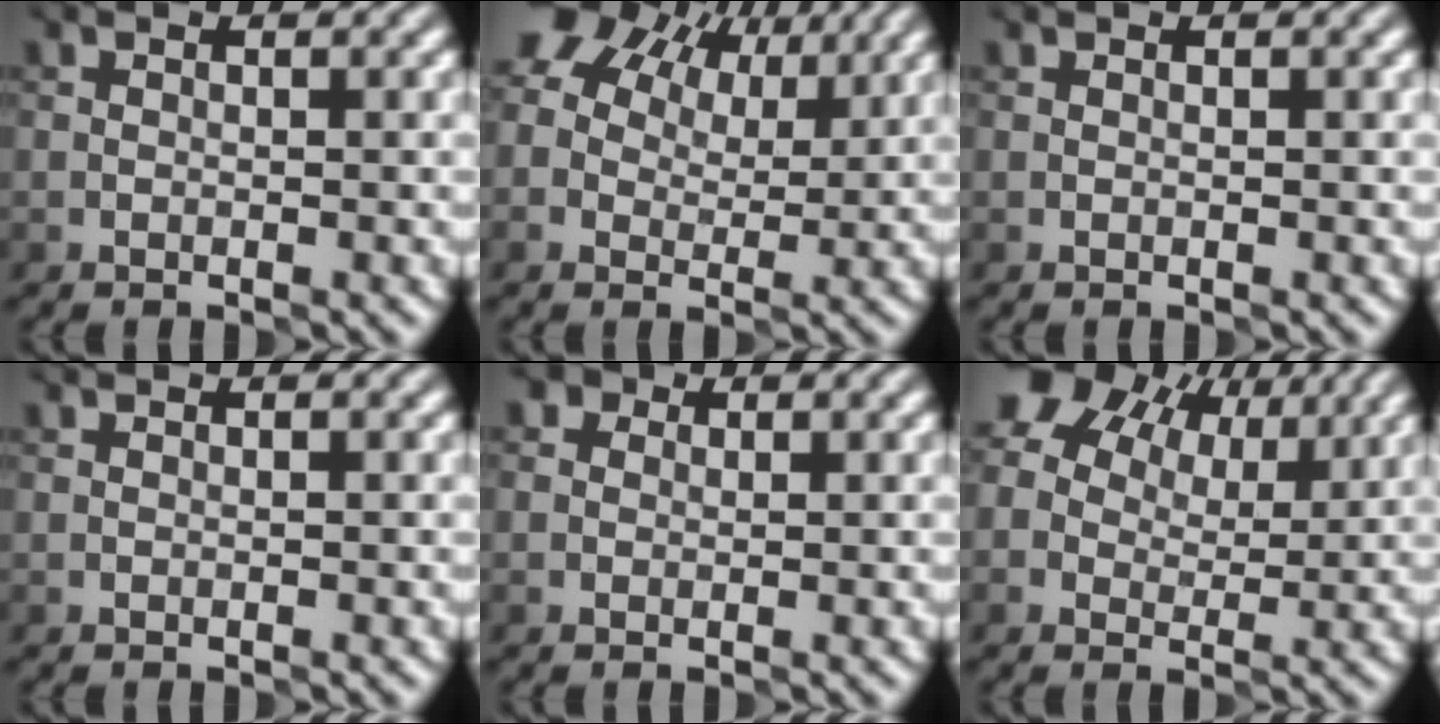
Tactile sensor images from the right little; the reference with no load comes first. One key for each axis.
{"total": 10.1, "fx": 5.4, "fy": 5.9, "fz": 6.1, "tx": -0.113, "ty": 0.029, "tz": 0.085}
{"total": 0.0}
{"total": 0.0}
{"total": 2.7, "fx": 1.4, "fy": 2.0, "fz": 1.0, "tx": -0.007, "ty": 0.009, "tz": 0.005}
{"total": 9.9, "fx": 5.1, "fy": 6.1, "fz": 6.0, "tx": -0.104, "ty": 0.023, "tz": 0.083}